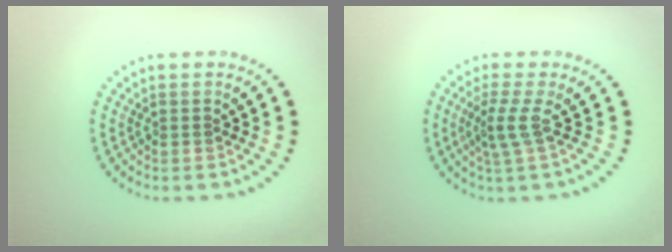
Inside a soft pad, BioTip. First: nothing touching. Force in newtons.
{"total": 2.3, "press": 1.5, "slide": 1.7}